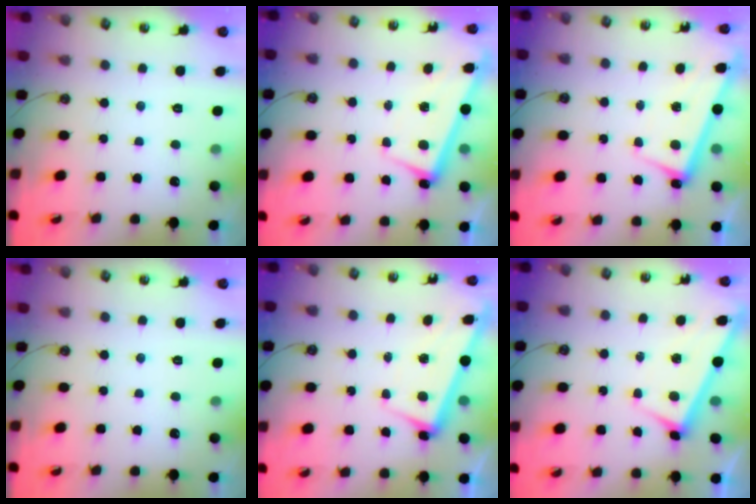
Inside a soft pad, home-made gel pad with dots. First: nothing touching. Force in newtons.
{"total": 2.5, "press": 2.3, "slide": 1.0}
{"total": 2.6, "press": 2.5, "slide": 0.7}
{"total": 0.0}
{"total": 2.5, "press": 2.2, "slide": 1.1}
{"total": 3.1, "press": 3.1, "slide": 0.1}